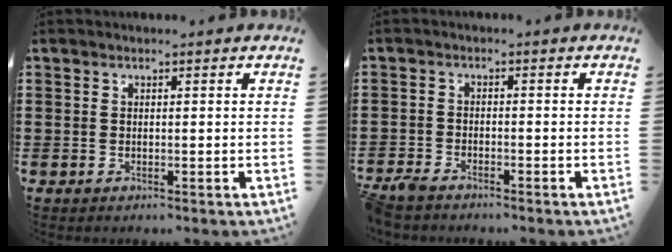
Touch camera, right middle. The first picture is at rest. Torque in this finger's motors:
{"motor_torque": [1.20, -0.30, 0.17, 0.21]}